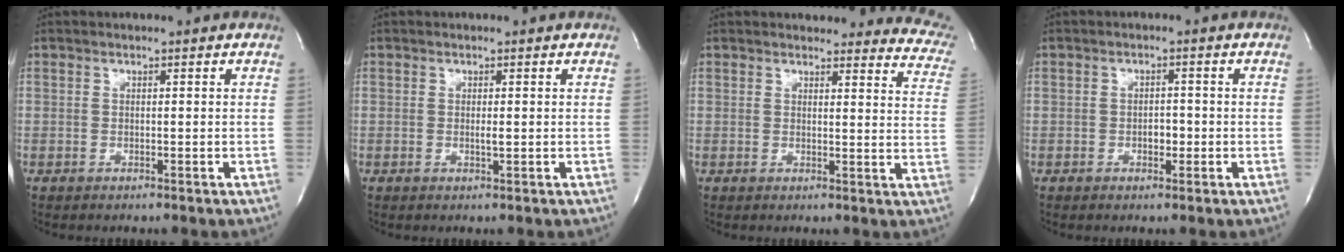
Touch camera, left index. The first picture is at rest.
{"total": 0.8, "force": [0.0, 0.1, 0.8], "torque": [-0.018, -0.002, 0.001]}
{"total": 10.5, "force": [10.1, 1.9, 2.3], "torque": [0.010, -0.056, 0.071]}
{"total": 1.9, "force": [-0.6, 1.1, 1.4], "torque": [-0.019, 0.005, -0.007]}